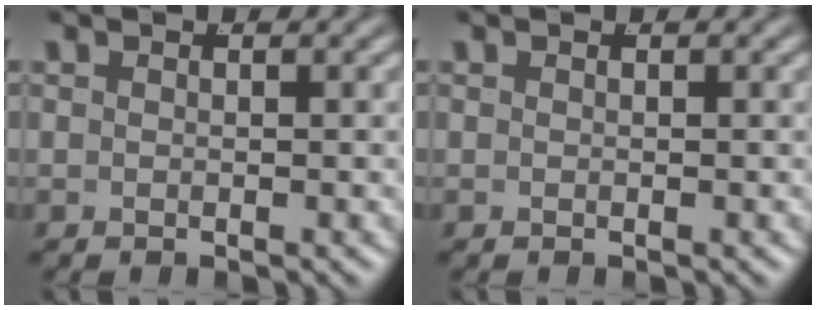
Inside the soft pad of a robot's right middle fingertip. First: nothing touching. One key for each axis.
{"total": 1.1, "fx": -0.2, "fy": -1.0, "fz": -0.4, "tx": 0.018, "ty": -0.012, "tz": 0.008}